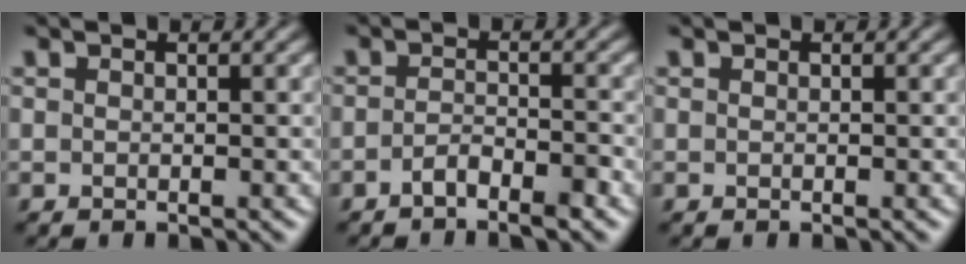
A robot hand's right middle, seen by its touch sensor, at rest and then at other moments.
{"total": 2.2, "force": [-1.6, 0.6, 1.4], "torque": [-0.023, 0.008, -0.029]}
{"total": 0.0}